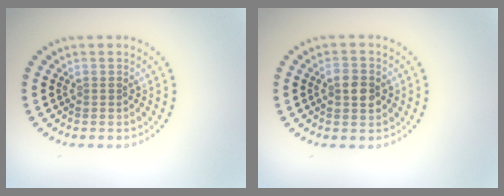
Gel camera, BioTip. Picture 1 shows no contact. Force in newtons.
{"total": 2.5, "press": 2.5, "slide": 0.2}